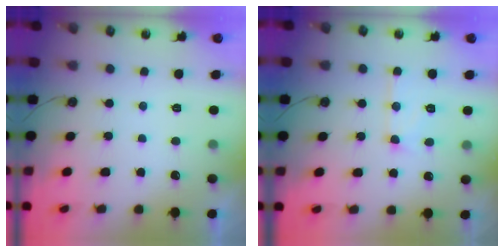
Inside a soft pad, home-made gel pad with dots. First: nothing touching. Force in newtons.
{"total": 10.0, "press": 10.0, "slide": 0.8}